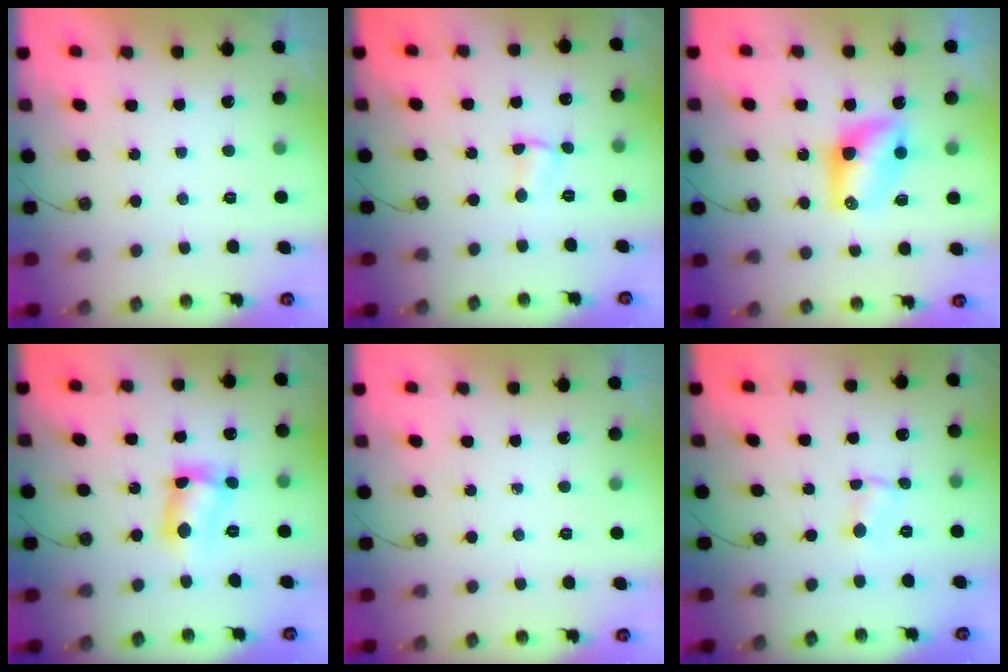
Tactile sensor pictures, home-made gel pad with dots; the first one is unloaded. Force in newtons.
{"total": 3.0, "press": 1.2, "slide": 2.7}
{"total": 7.4, "press": 7.4, "slide": 0.2}
{"total": 9.6, "press": 9.6, "slide": 0.3}
{"total": 0.0}
{"total": 0.6, "press": 0.6, "slide": 0.1}